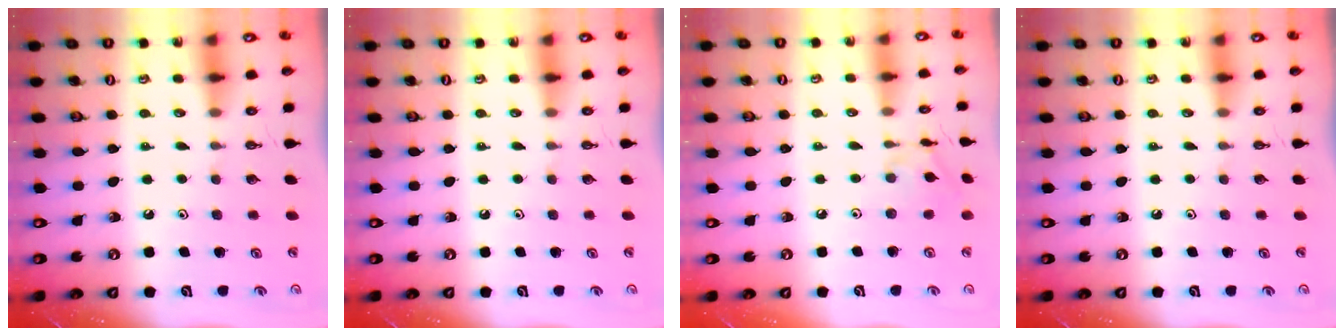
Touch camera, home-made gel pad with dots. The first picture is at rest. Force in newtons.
{"total": 0.0}
{"total": 6.9, "press": 6.8, "slide": 0.4}
{"total": 0.0}